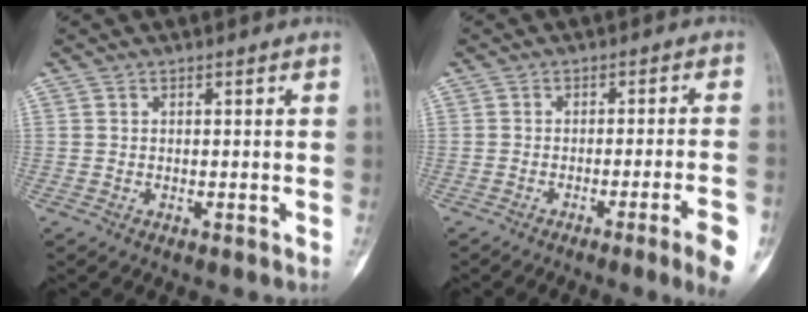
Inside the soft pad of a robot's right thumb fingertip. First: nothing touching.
{"total": 7.7, "force": [-3.8, -0.2, 6.7], "torque": [-0.091, 0.008, -0.052]}